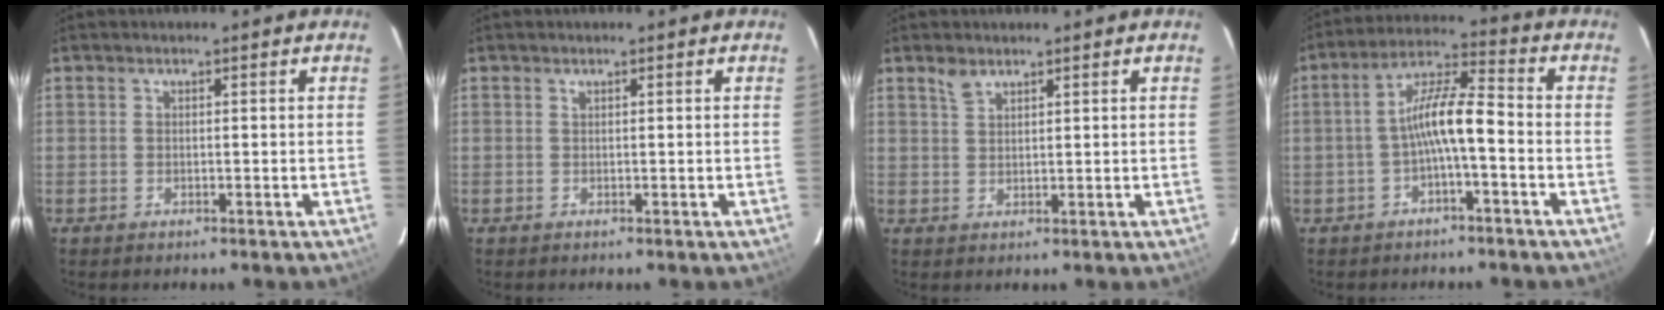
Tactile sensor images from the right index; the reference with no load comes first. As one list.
[{"total": 0.0}, {"total": 2.5, "force": [1.9, 1.1, 1.1], "torque": [-0.018, 0.004, 0.038]}, {"total": 7.8, "force": [-2.5, 1.4, 7.3], "torque": [-0.147, 0.021, -0.043]}]